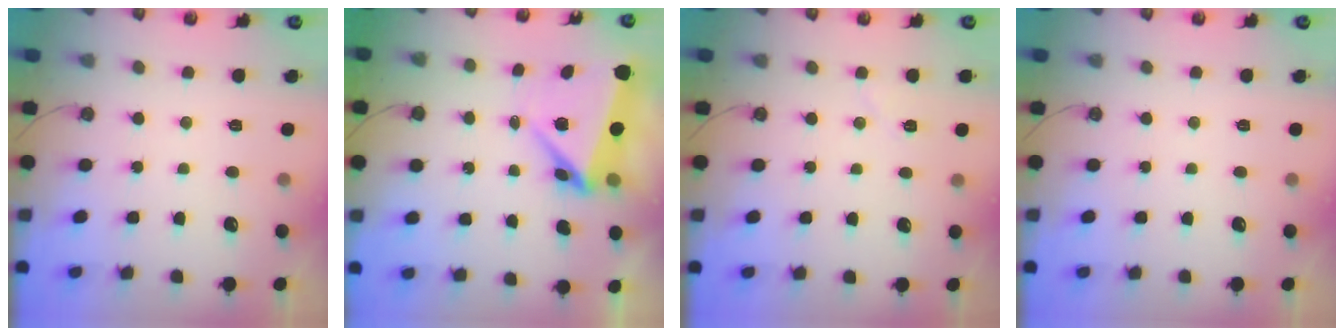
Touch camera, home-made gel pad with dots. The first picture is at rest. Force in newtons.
{"total": 6.5, "press": 6.3, "slide": 1.7}
{"total": 4.3, "press": 3.9, "slide": 1.9}
{"total": 0.0}